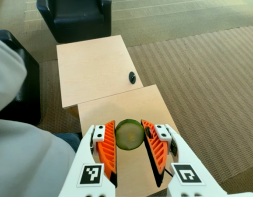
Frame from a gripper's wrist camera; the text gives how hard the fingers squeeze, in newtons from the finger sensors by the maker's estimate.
{"total": 11.0, "left": 11.4, "right": 10.5}